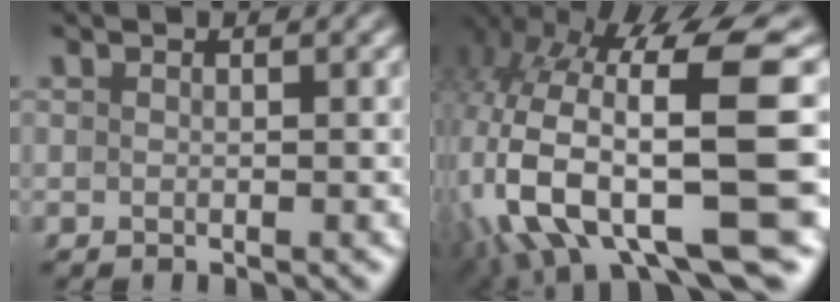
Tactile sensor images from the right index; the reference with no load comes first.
{"total": 13.6, "force": [-1.5, 6.8, 11.7], "torque": [-0.225, -0.039, 0.003]}